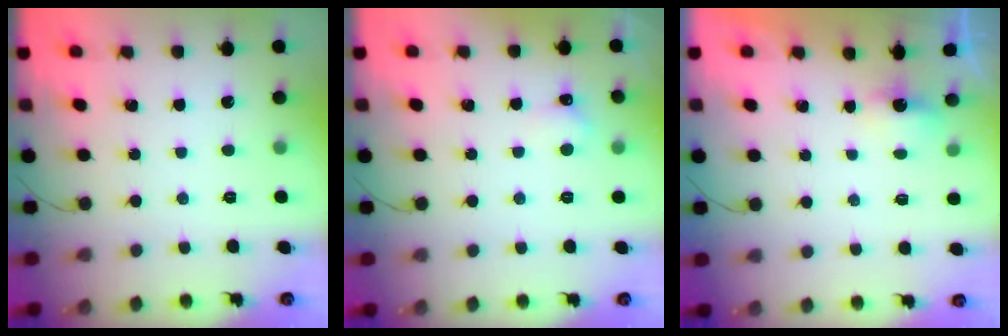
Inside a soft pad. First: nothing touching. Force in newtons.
{"total": 4.1, "press": 3.9, "slide": 1.1}
{"total": 2.0, "press": 1.8, "slide": 0.8}